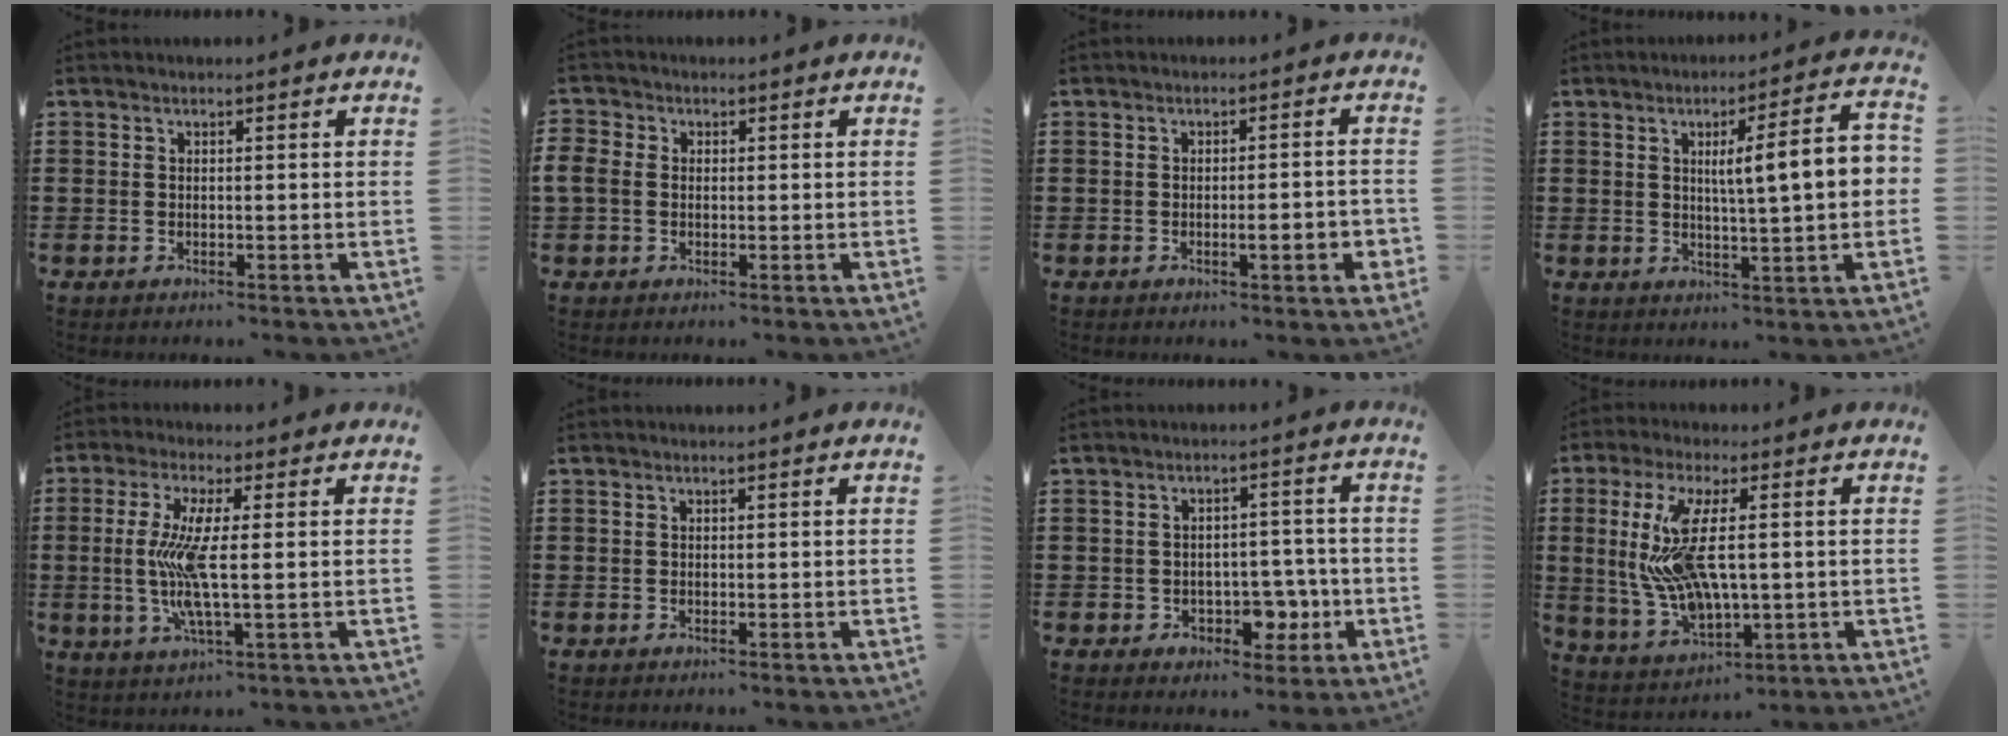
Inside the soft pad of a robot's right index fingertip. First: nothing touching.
{"total": 2.3, "force": [-0.2, 1.9, 1.3], "torque": [-0.037, 0.004, -0.009]}
{"total": 3.7, "force": [-1.1, 0.6, 3.4], "torque": [-0.047, -0.006, -0.018]}
{"total": 8.8, "force": [1.3, 0.8, 8.7], "torque": [-0.143, -0.005, 0.011]}
{"total": 8.4, "force": [0.1, 0.9, 8.3], "torque": [-0.179, -0.021, -0.008]}
{"total": 0.0}
{"total": 5.0, "force": [-1.5, 4.0, 2.6], "torque": [-0.037, 0.005, -0.029]}
{"total": 11.5, "force": [0.7, 4.3, 10.6], "torque": [-0.236, -0.012, 0.009]}